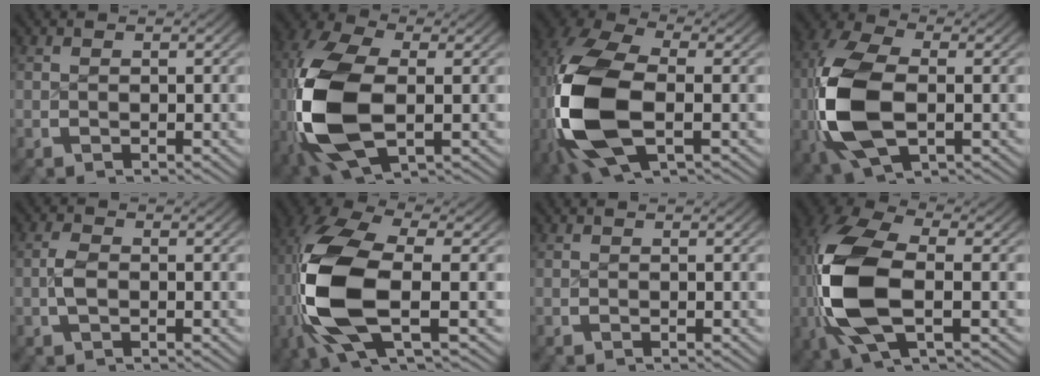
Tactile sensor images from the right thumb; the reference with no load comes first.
{"total": 14.7, "force": [-1.6, 9.3, 11.3], "torque": [-0.277, -0.050, 0.003]}
{"total": 16.4, "force": [-1.5, 10.3, 12.6], "torque": [-0.311, -0.049, 0.001]}
{"total": 13.1, "force": [-1.2, 8.5, 10.0], "torque": [-0.259, -0.039, 0.003]}
{"total": 1.7, "force": [-0.2, 1.1, 1.3], "torque": [-0.033, 0.003, -0.008]}
{"total": 15.0, "force": [-0.6, 8.0, 12.7], "torque": [-0.312, -0.042, 0.010]}
{"total": 0.0}
{"total": 13.9, "force": [-0.6, 8.2, 11.3], "torque": [-0.279, -0.035, 0.009]}